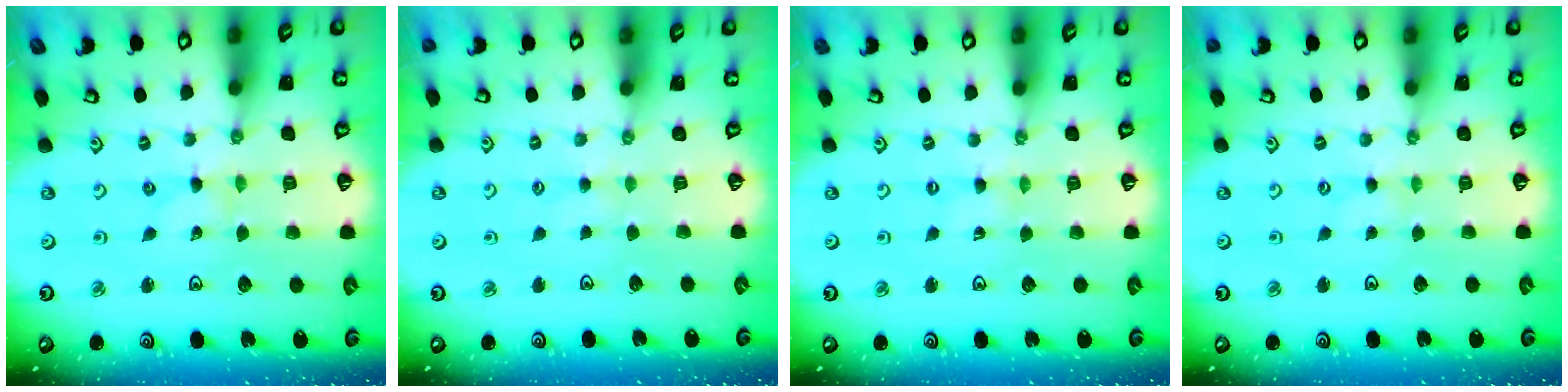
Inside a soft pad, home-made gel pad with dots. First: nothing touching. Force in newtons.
{"total": 1.8, "press": 1.7, "slide": 0.3}
{"total": 0.0}
{"total": 0.0}